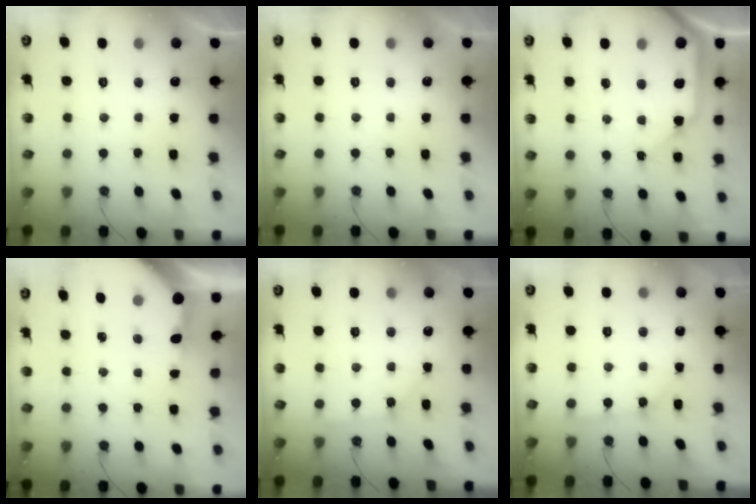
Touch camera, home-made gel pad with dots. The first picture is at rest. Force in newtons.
{"total": 0.0}
{"total": 12.9, "press": 12.8, "slide": 1.9}
{"total": 6.4, "press": 6.4, "slide": 0.6}
{"total": 2.5, "press": 2.5, "slide": 0.4}
{"total": 2.5, "press": 2.5, "slide": 0.3}